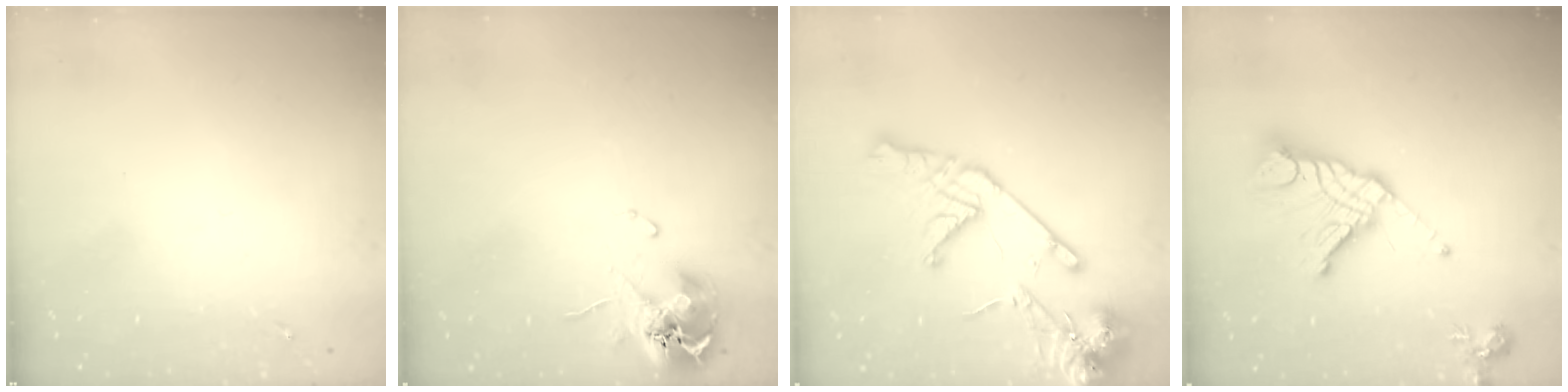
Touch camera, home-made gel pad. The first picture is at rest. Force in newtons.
{"total": 12.3, "press": 12.2, "slide": 1.6}
{"total": 16.2, "press": 16.0, "slide": 2.5}
{"total": 18.0, "press": 17.9, "slide": 1.9}